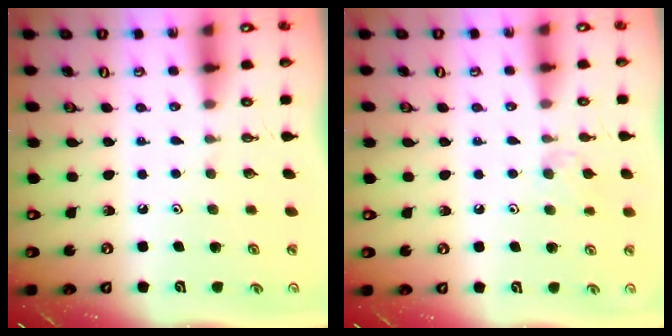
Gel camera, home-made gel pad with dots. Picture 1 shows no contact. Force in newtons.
{"total": 5.1, "press": 5.0, "slide": 0.7}